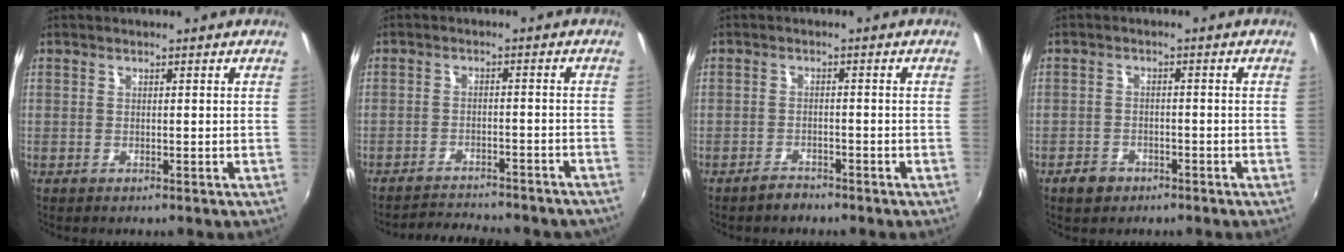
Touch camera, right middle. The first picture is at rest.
{"total": 12.3, "force": [-11.2, 2.5, 4.4], "torque": [-0.092, -0.006, -0.144]}
{"total": 2.3, "force": [-2.1, 0.8, 0.5], "torque": [-0.018, 0.003, -0.035]}
{"total": 3.9, "force": [-2.6, 2.6, 1.2], "torque": [-0.038, 0.004, -0.042]}